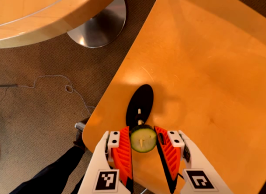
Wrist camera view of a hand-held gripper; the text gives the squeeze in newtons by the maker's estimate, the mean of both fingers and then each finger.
{"total": 8.2, "left": 7.4, "right": 8.9}